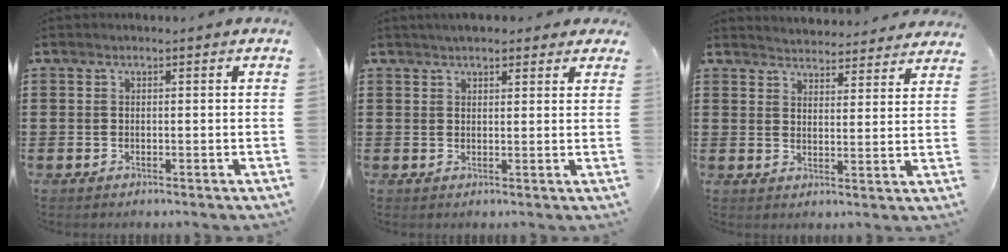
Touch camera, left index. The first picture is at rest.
{"total": 3.1, "force": [2.7, 1.0, 1.1], "torque": [-0.027, 0.003, 0.050]}
{"total": 4.0, "force": [4.0, -0.2, -0.2], "torque": [-0.004, -0.028, 0.068]}